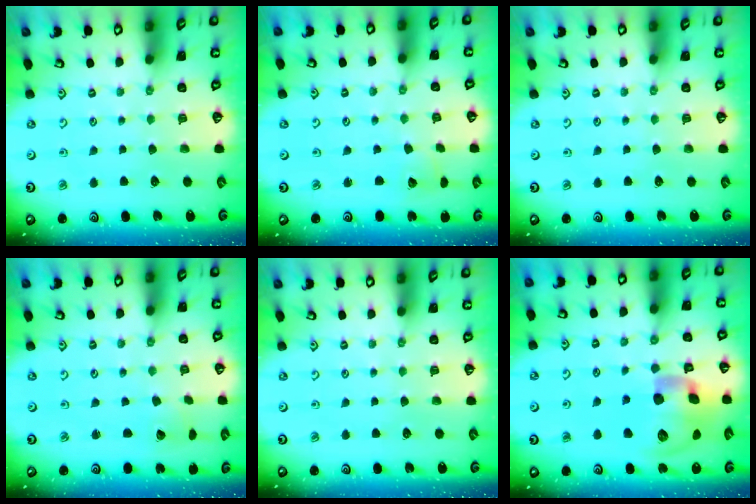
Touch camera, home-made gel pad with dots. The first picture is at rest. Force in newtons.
{"total": 2.2, "press": 2.2, "slide": 0.3}
{"total": 0.0}
{"total": 2.6, "press": 2.6, "slide": 0.1}
{"total": 0.0}
{"total": 19.2, "press": 19.0, "slide": 3.0}